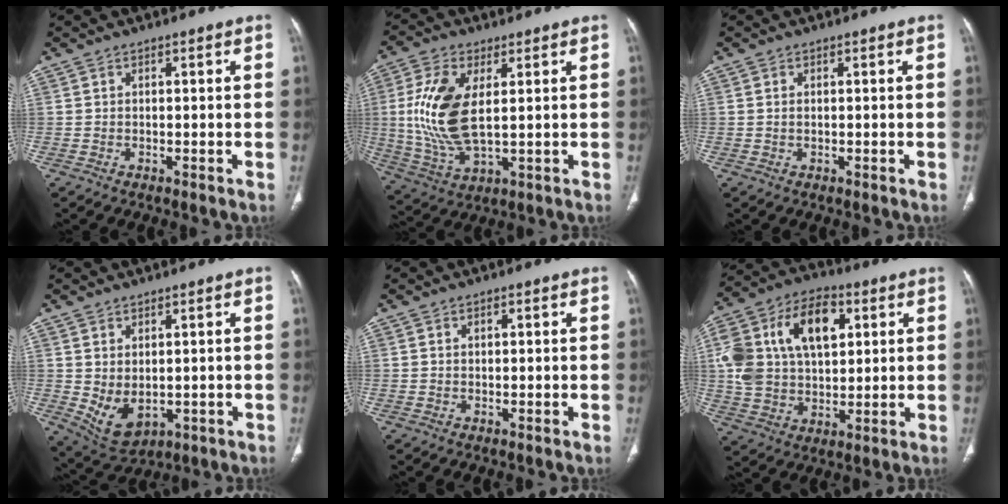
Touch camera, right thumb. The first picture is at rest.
{"total": 14.3, "force": [2.1, 6.8, 12.4], "torque": [-0.271, -0.012, 0.051]}
{"total": 0.8, "force": [0.2, 0.4, 0.6], "torque": [-0.018, 0.003, 0.007]}
{"total": 7.0, "force": [-0.3, 4.3, 5.5], "torque": [-0.090, -0.008, 0.020]}
{"total": 0.9, "force": [0.4, 0.5, 0.7], "torque": [-0.013, 0.001, 0.008]}
{"total": 20.1, "force": [5.4, 12.6, 14.7], "torque": [-0.261, 0.013, 0.095]}